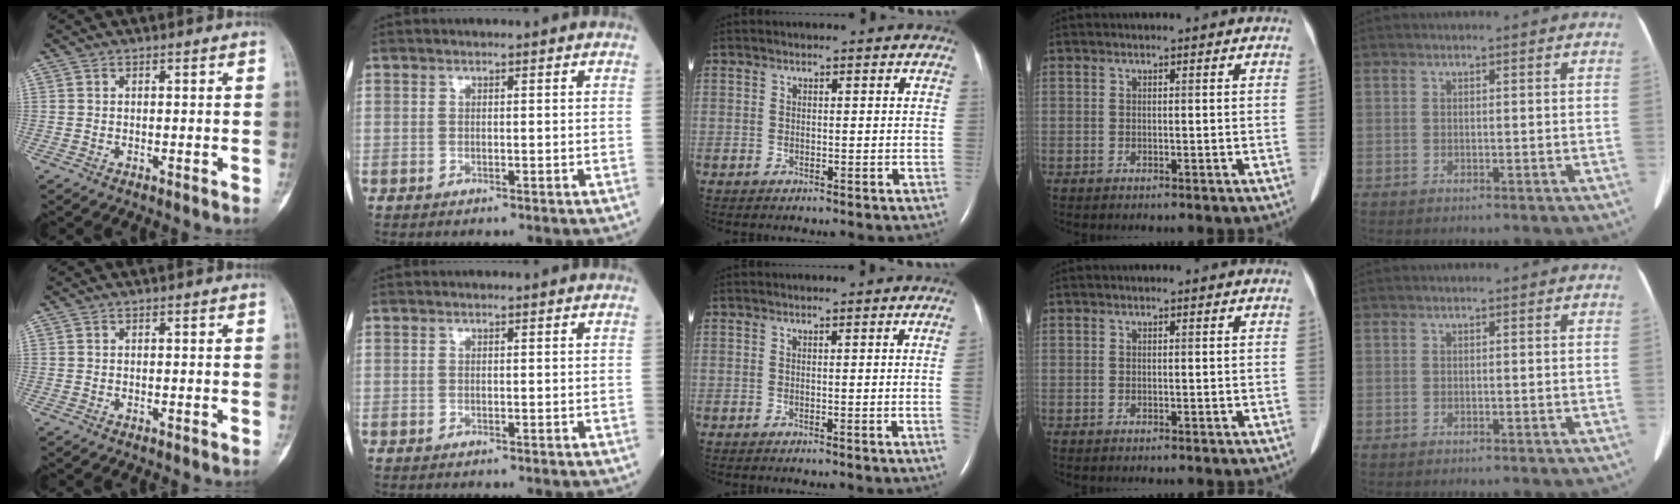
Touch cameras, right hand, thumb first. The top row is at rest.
{"middle": {"total": 1.9, "force": [-0.2, -0.9, 1.7], "torque": [-0.020, -0.001, -0.003]}}